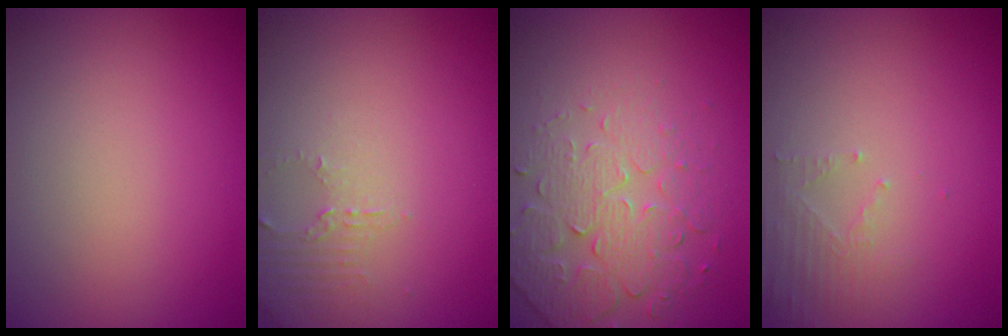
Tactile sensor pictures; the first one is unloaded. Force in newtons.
{"total": 1.8, "press": 1.7, "slide": 0.5}
{"total": 4.8, "press": 3.7, "slide": 3.0}
{"total": 1.7, "press": 1.7, "slide": 0.3}